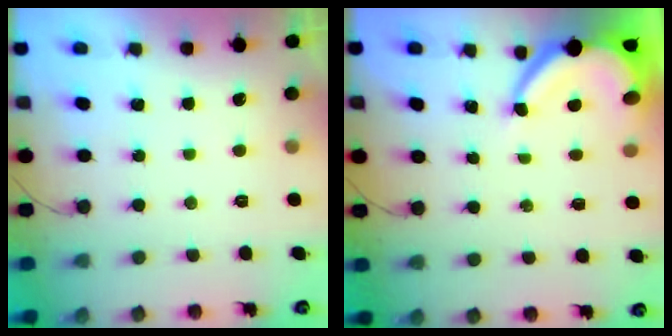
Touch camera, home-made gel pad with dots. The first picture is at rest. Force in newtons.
{"total": 6.7, "press": 6.7, "slide": 0.7}